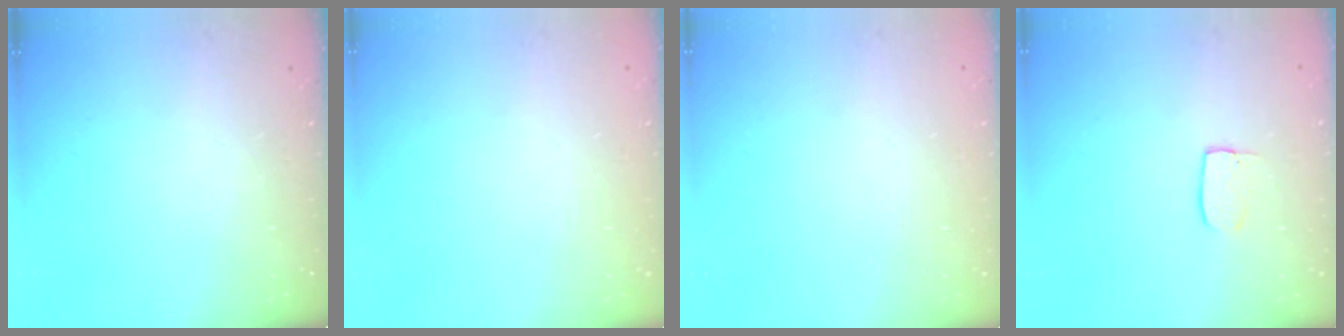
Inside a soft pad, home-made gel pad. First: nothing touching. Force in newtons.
{"total": 0.0}
{"total": 0.0}
{"total": 6.0, "press": 6.0, "slide": 0.4}